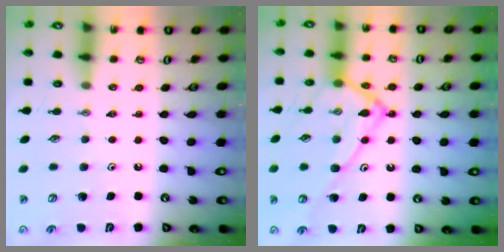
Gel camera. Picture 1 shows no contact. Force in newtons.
{"total": 16.7, "press": 16.7, "slide": 1.2}